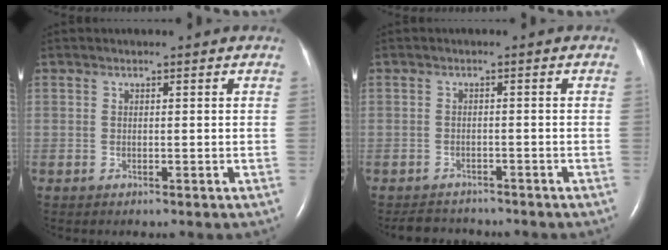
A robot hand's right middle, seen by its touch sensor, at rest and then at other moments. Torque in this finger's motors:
{"motor_torque": [0.00, 0.00, 0.00, 0.00]}